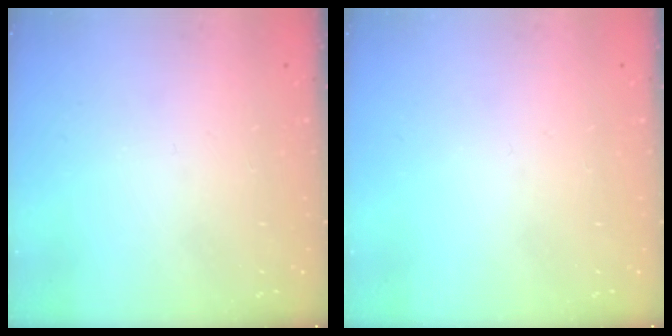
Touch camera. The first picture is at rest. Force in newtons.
{"total": 0.0}